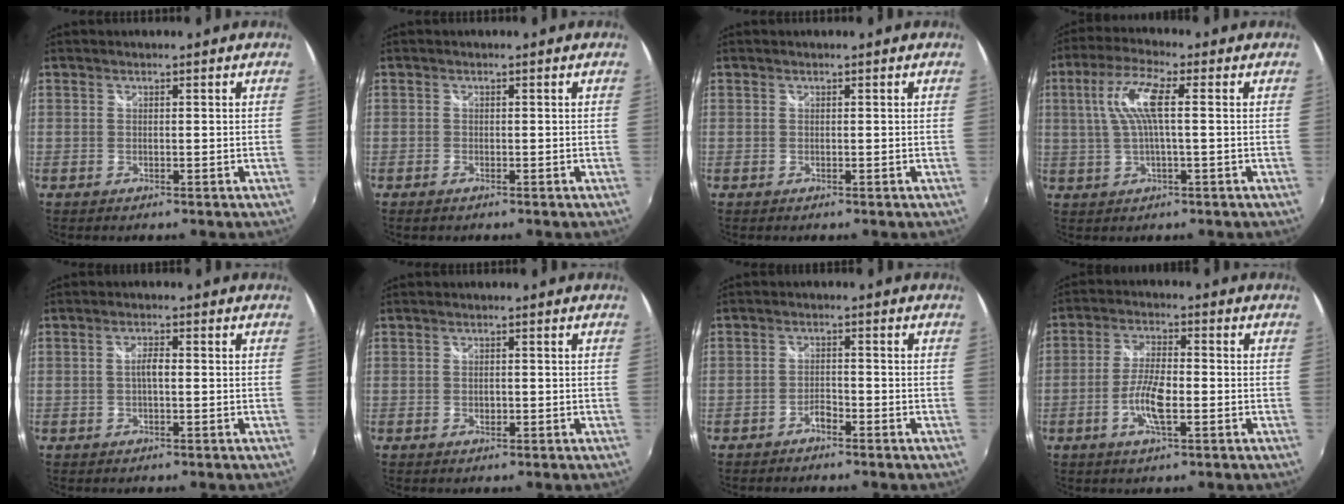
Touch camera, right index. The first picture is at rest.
{"total": 0.8, "force": [-0.7, 0.4, 0.3], "torque": [-0.006, -0.003, -0.014]}
{"total": 0.0}
{"total": 8.3, "force": [1.2, 1.4, 8.1], "torque": [-0.156, 0.008, 0.026]}
{"total": 2.1, "force": [-0.2, 0.6, 2.0], "torque": [-0.038, 0.004, -0.005]}
{"total": 1.1, "force": [-0.2, 0.7, 0.8], "torque": [-0.013, 0.002, -0.003]}
{"total": 1.9, "force": [-1.6, 0.6, 0.8], "torque": [-0.017, 0.004, -0.029]}
{"total": 7.0, "force": [-2.1, 1.9, 6.4], "torque": [-0.130, 0.003, -0.043]}